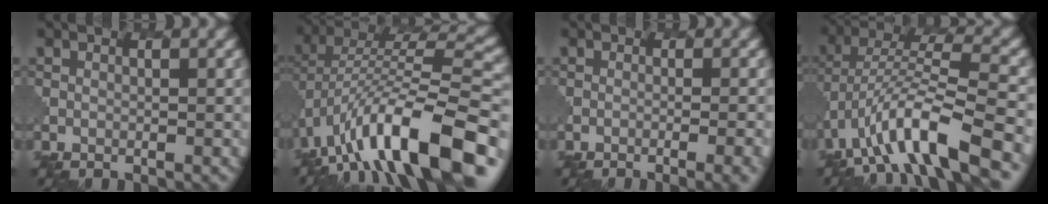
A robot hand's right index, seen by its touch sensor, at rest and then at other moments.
{"total": 14.0, "force": [-6.7, 5.4, 11.0], "torque": [-0.186, 0.027, -0.112]}
{"total": 4.2, "force": [-2.1, 1.2, 3.4], "torque": [-0.023, 0.014, -0.028]}
{"total": 10.0, "force": [-5.6, 2.7, 7.8], "torque": [-0.143, 0.013, -0.097]}